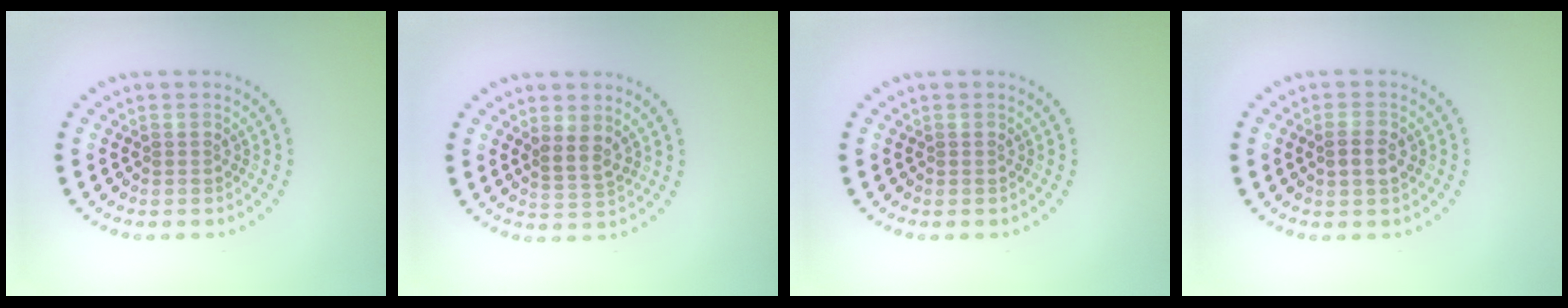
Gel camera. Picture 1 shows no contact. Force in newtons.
{"total": 2.0, "press": 1.4, "slide": 1.4}
{"total": 0.0}
{"total": 1.8, "press": 1.8, "slide": 0.3}